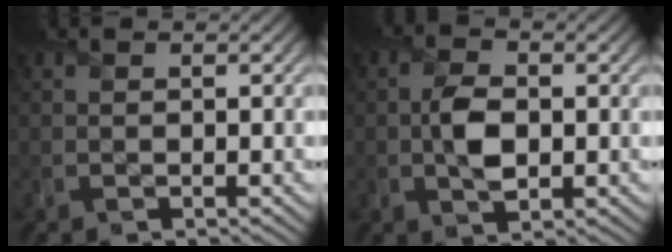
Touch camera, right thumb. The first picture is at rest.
{"total": 4.1, "force": [-0.2, 2.5, 3.2], "torque": [-0.070, -0.002, -0.003]}